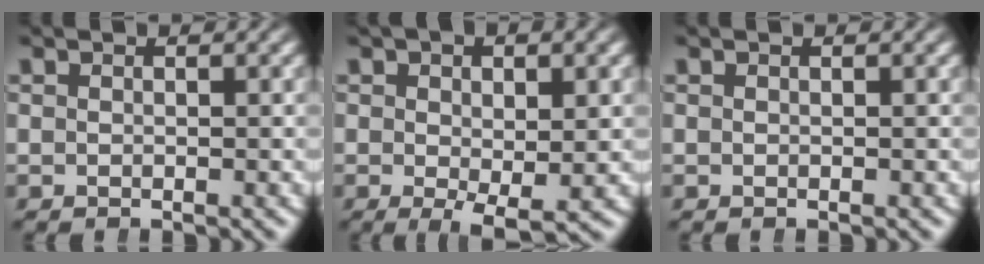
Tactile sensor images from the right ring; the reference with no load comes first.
{"total": 3.2, "force": [-0.9, 1.2, 2.9], "torque": [-0.048, -0.018, -0.005]}
{"total": 0.0}